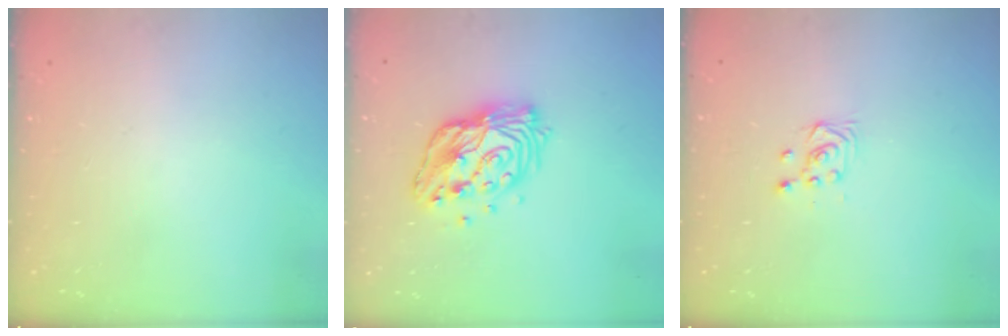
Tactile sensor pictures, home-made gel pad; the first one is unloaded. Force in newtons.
{"total": 14.7, "press": 14.6, "slide": 1.2}
{"total": 3.6, "press": 3.5, "slide": 1.2}